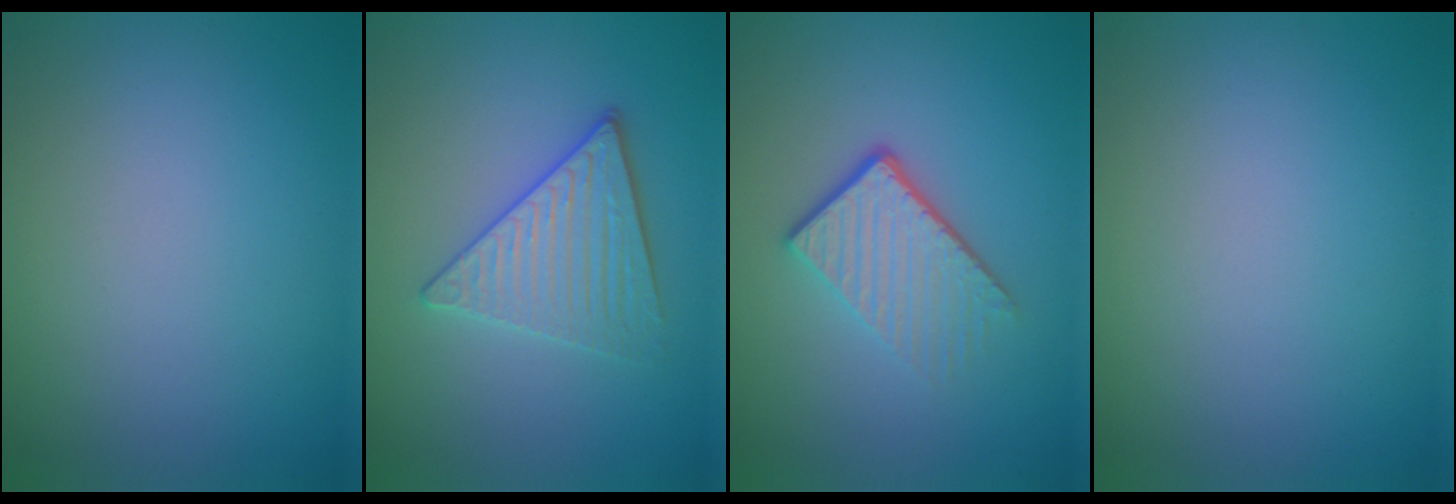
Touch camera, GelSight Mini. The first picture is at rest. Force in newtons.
{"total": 3.9, "press": 3.5, "slide": 1.7}
{"total": 4.1, "press": 2.7, "slide": 3.1}
{"total": 0.0}